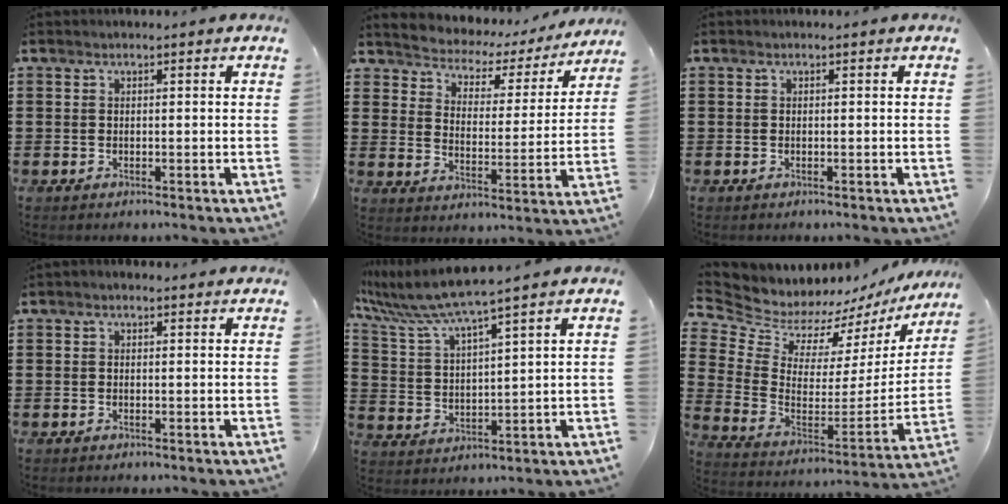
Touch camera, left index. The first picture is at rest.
{"total": 2.8, "force": [2.6, 1.1, 0.2], "torque": [-0.026, -0.028, 0.034]}
{"total": 0.0}
{"total": 0.6, "force": [0.1, 0.4, 0.4], "torque": [-0.008, 0.005, 0.001]}
{"total": 6.9, "force": [6.0, -0.3, 3.3], "torque": [-0.091, -0.033, 0.102]}
{"total": 6.2, "force": [5.9, 2.0, -0.3], "torque": [-0.041, -0.062, 0.103]}